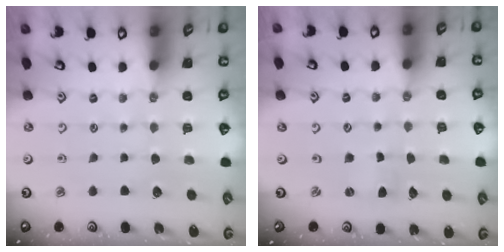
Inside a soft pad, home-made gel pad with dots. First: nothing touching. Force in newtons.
{"total": 0.6, "press": 0.6, "slide": 0.0}